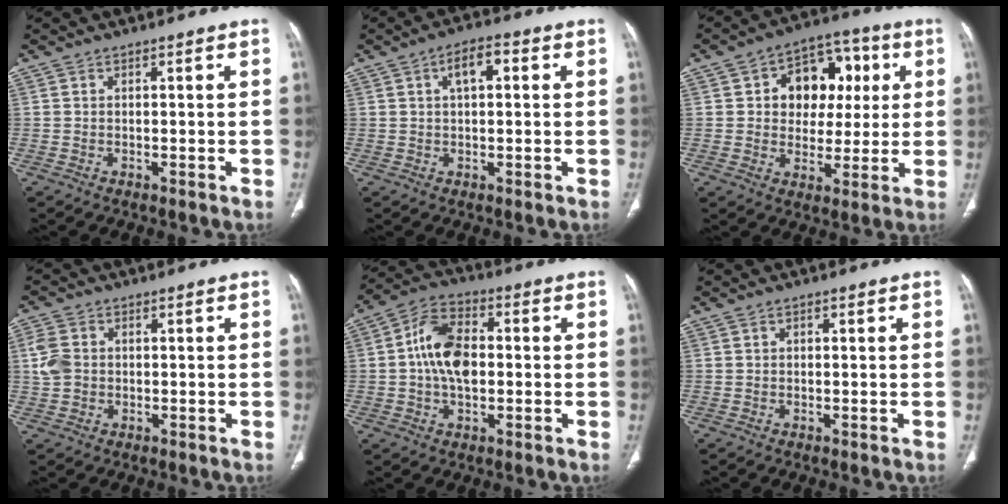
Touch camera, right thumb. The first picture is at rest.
{"total": 5.2, "force": [1.5, 2.5, 4.3], "torque": [-0.064, 0.012, 0.021]}
{"total": 13.9, "force": [2.9, 10.4, 8.9], "torque": [-0.068, 0.013, 0.042]}
{"total": 5.1, "force": [0.3, 4.1, 3.0], "torque": [-0.066, 0.006, 0.004]}
{"total": 11.3, "force": [0.2, 7.1, 8.8], "torque": [-0.155, 0.023, -0.002]}
{"total": 0.8, "force": [0.3, 0.5, 0.6], "torque": [-0.007, 0.001, 0.003]}